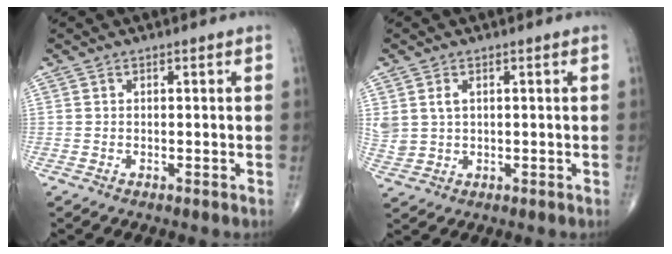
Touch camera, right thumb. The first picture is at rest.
{"total": 4.2, "force": [1.3, 2.9, 2.7], "torque": [-0.060, 0.000, 0.035]}